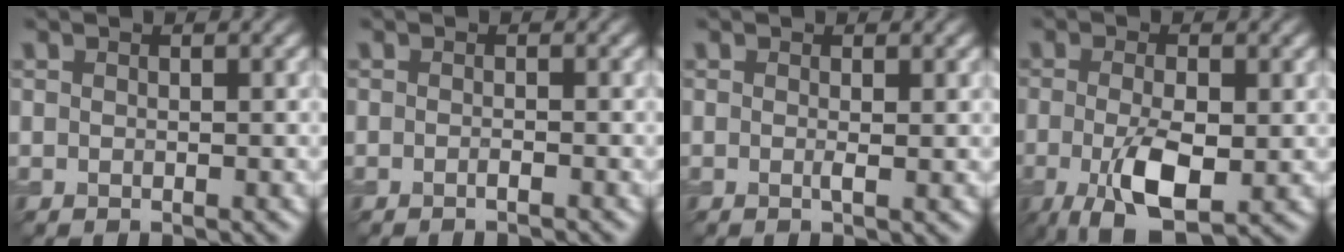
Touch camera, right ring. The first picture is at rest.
{"total": 1.0, "force": [-0.6, 0.2, 0.8], "torque": [-0.007, -0.002, -0.014]}
{"total": 1.0, "force": [0.0, 0.1, 1.0], "torque": [-0.019, -0.003, -0.002]}
{"total": 6.5, "force": [-1.7, 2.4, 5.8], "torque": [-0.122, -0.014, -0.028]}